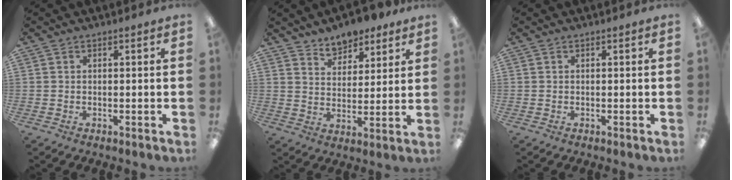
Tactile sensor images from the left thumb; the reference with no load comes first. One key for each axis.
{"total": 7.3, "fx": 6.5, "fy": 3.3, "fz": 0.7, "tx": -0.009, "ty": -0.045, "tz": 0.118}
{"total": 0.0}